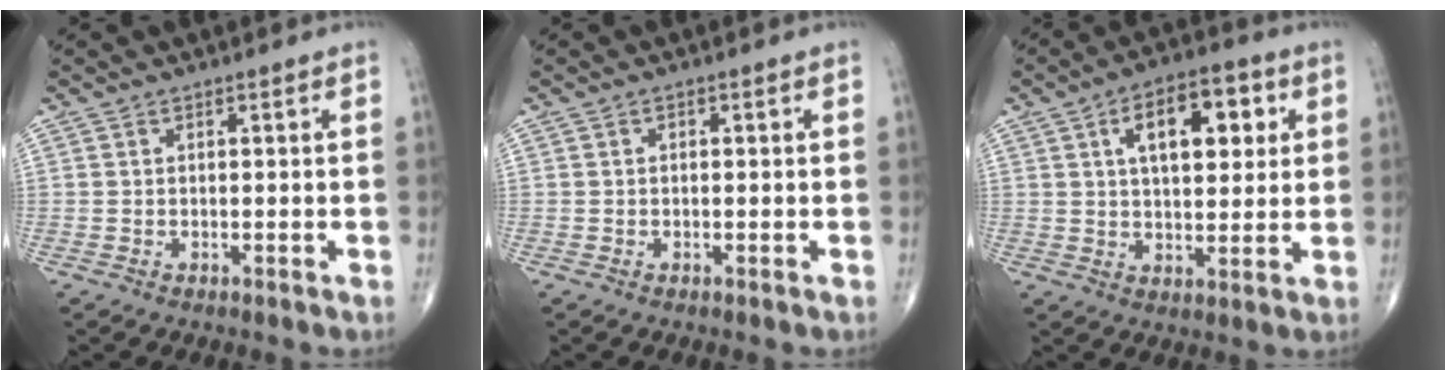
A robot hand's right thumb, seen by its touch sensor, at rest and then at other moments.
{"total": 0.6, "force": [0.1, 0.4, 0.4], "torque": [-0.006, 0.000, 0.001]}
{"total": 13.0, "force": [4.1, 6.6, 10.4], "torque": [-0.126, 0.003, 0.061]}